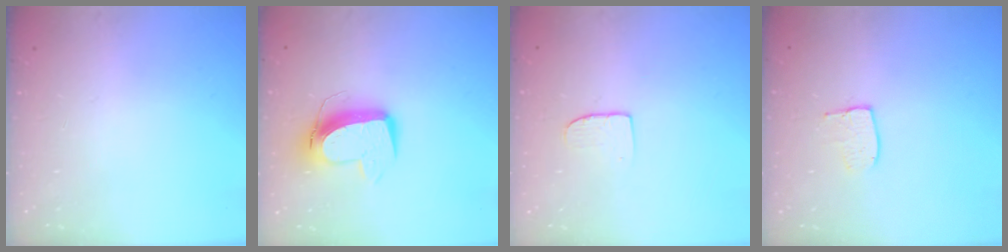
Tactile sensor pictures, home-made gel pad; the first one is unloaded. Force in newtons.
{"total": 11.7, "press": 11.6, "slide": 1.5}
{"total": 5.1, "press": 5.1, "slide": 0.4}
{"total": 6.3, "press": 6.3, "slide": 0.4}